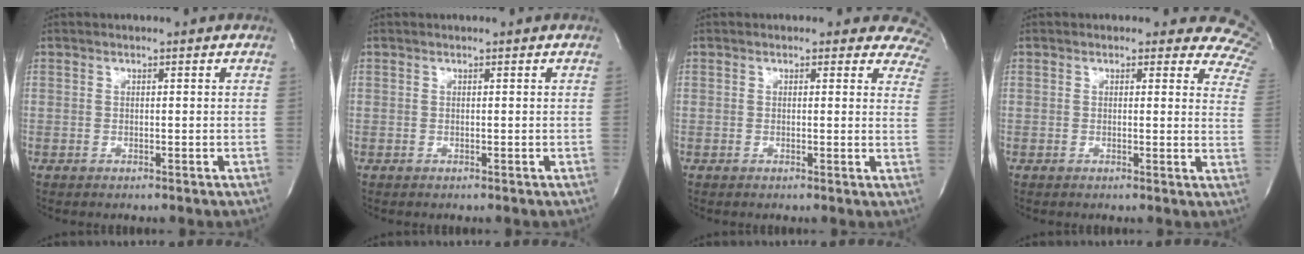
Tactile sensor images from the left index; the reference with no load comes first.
{"total": 0.0}
{"total": 7.6, "force": [6.5, 3.7, 1.5], "torque": [0.027, -0.010, 0.029]}
{"total": 9.2, "force": [7.5, 4.6, 2.9], "torque": [0.013, -0.018, 0.035]}